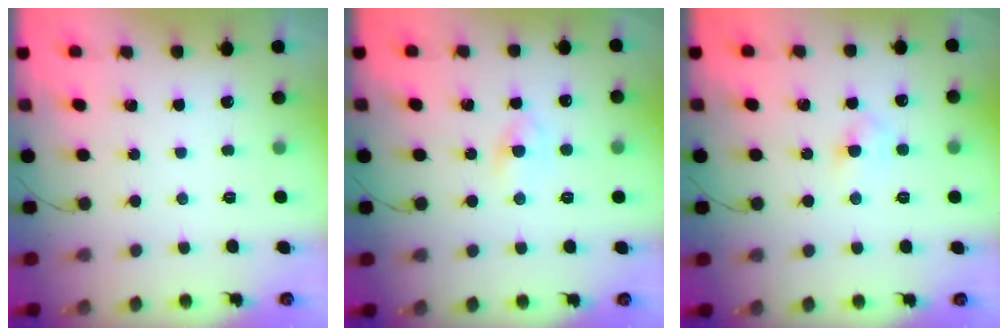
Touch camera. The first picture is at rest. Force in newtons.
{"total": 3.7, "press": 3.6, "slide": 1.0}
{"total": 3.4, "press": 3.2, "slide": 1.1}